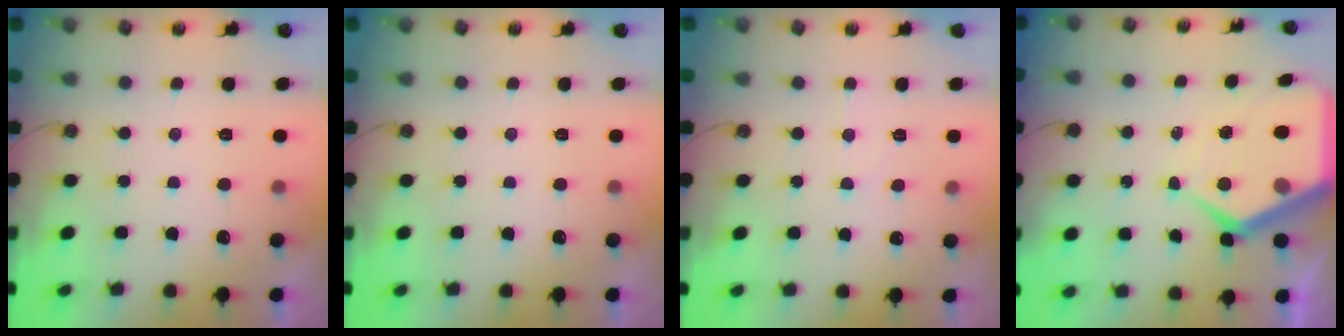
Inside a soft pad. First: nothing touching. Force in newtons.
{"total": 0.0}
{"total": 4.6, "press": 4.5, "slide": 0.8}
{"total": 10.6, "press": 10.6, "slide": 0.9}